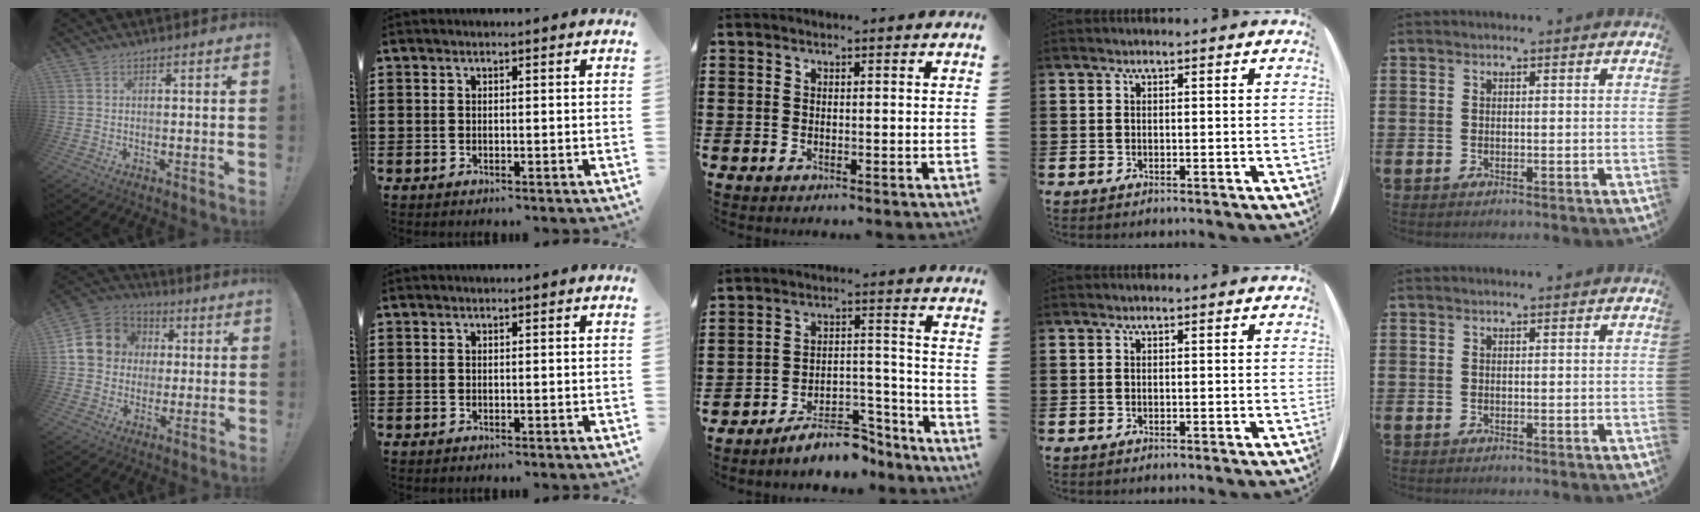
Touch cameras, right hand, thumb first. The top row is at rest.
{"thumb": {"total": 13.6, "force": [2.1, 12.4, 5.2], "torque": [-0.070, 0.006, 0.050]}, "middle": {"total": 7.7, "force": [-7.1, 1.8, 2.4], "torque": [-0.026, 0.026, -0.130]}}